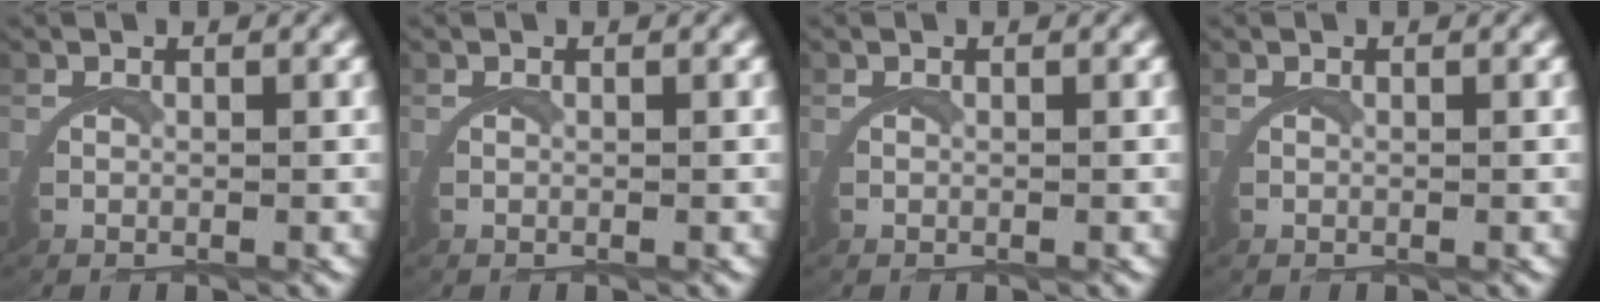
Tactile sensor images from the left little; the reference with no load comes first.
{"total": 0.0}
{"total": 0.0}
{"total": 0.0}